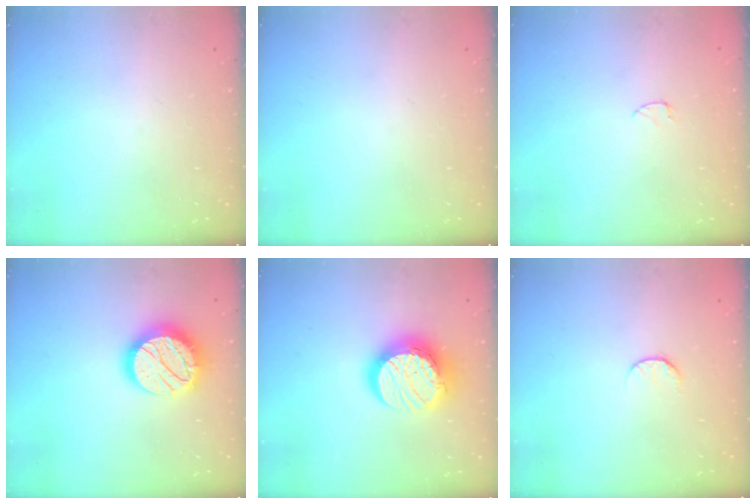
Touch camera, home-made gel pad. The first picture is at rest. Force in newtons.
{"total": 0.0}
{"total": 2.5, "press": 2.5, "slide": 0.2}
{"total": 16.3, "press": 16.3, "slide": 1.0}
{"total": 14.8, "press": 14.8, "slide": 1.5}
{"total": 6.3, "press": 6.3, "slide": 0.7}